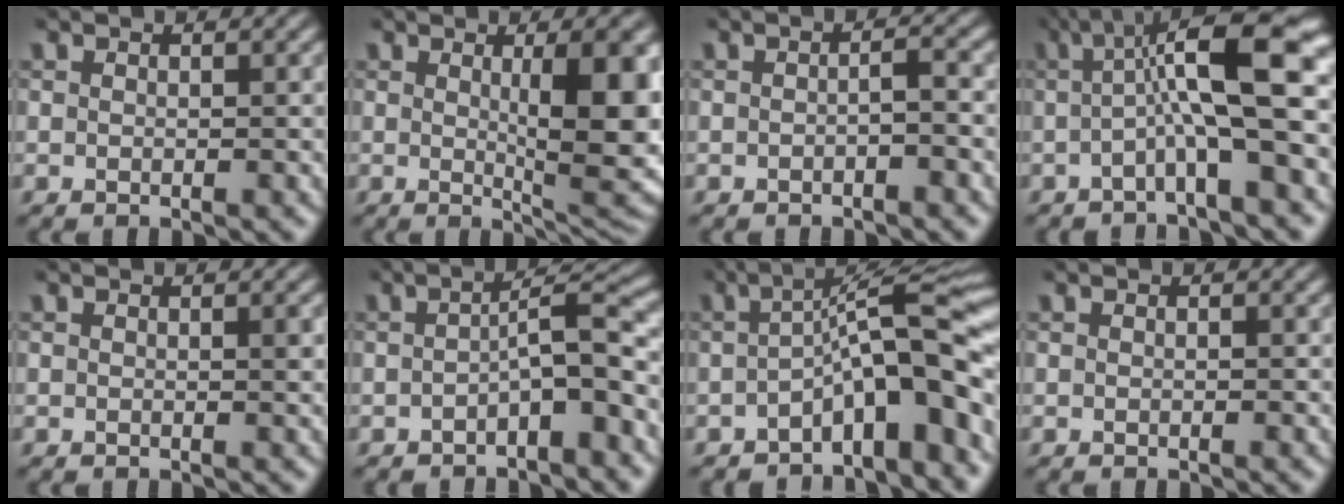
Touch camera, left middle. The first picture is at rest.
{"total": 8.5, "force": [1.0, 2.1, 8.2], "torque": [-0.103, -0.006, 0.021]}
{"total": 1.4, "force": [-0.6, 0.2, 1.2], "torque": [-0.019, 0.004, -0.011]}
{"total": 10.8, "force": [0.9, 2.6, 10.5], "torque": [-0.156, 0.027, 0.002]}
{"total": 0.7, "force": [0.1, 0.1, 0.7], "torque": [-0.008, 0.000, 0.001]}
{"total": 4.1, "force": [-1.2, 0.8, 3.8], "torque": [-0.061, 0.019, -0.024]}
{"total": 8.9, "force": [-2.9, 2.1, 8.1], "torque": [-0.102, 0.024, -0.058]}
{"total": 0.0}